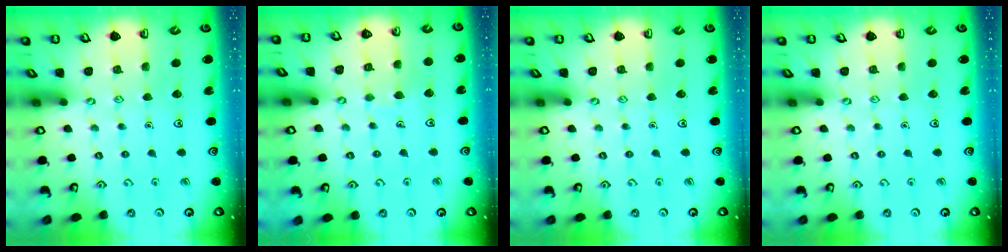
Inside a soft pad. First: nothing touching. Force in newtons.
{"total": 4.2, "press": 4.1, "slide": 0.4}
{"total": 0.0}
{"total": 0.0}